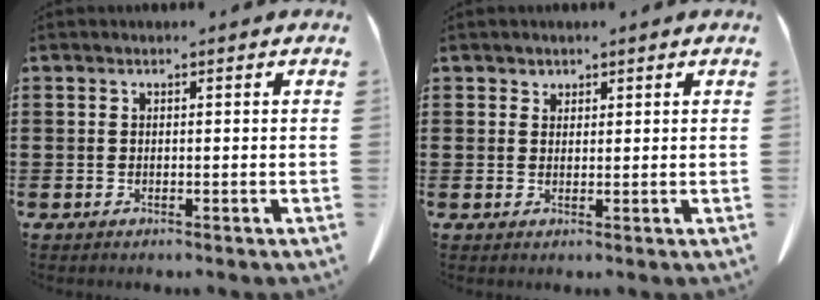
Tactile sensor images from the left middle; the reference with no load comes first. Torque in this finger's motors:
{"motor_torque": [0.09, -0.03, -0.02, -0.01]}